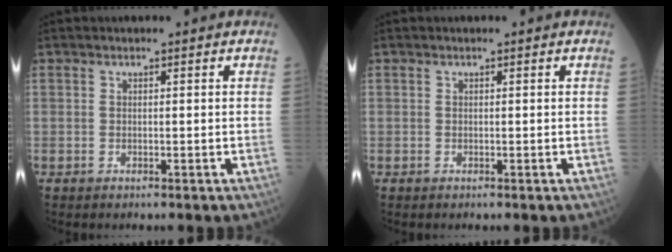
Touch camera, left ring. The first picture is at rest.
{"total": 0.0}